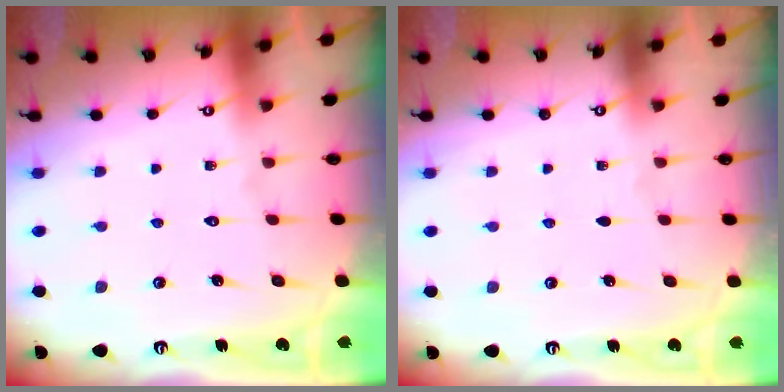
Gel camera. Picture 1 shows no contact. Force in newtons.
{"total": 0.0}